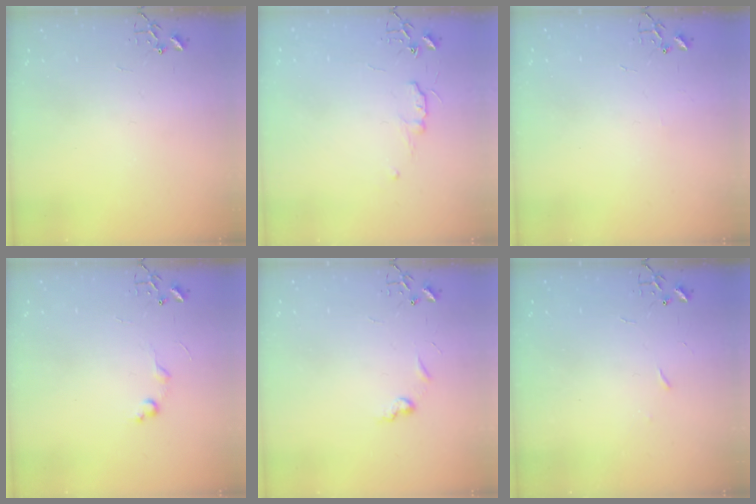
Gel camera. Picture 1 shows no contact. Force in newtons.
{"total": 5.0, "press": 4.9, "slide": 0.6}
{"total": 1.8, "press": 1.8, "slide": 0.3}
{"total": 5.6, "press": 5.6, "slide": 0.7}
{"total": 5.6, "press": 5.6, "slide": 0.7}
{"total": 2.6, "press": 2.5, "slide": 0.4}